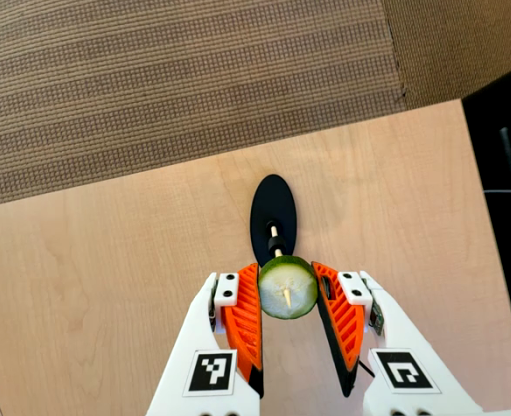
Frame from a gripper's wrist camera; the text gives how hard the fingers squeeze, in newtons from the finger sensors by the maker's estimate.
{"total": 12.2, "left": 11.9, "right": 12.4}